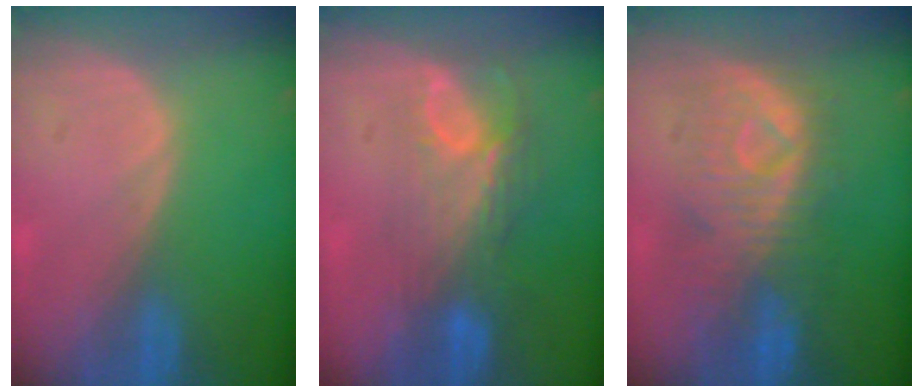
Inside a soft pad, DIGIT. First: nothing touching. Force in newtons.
{"total": 7.9, "press": 7.0, "slide": 3.7}
{"total": 8.8, "press": 8.7, "slide": 1.6}